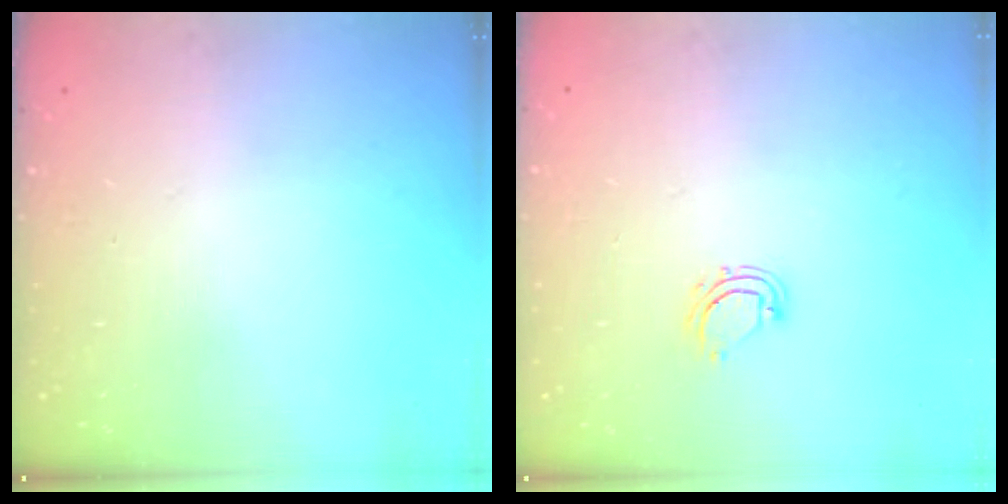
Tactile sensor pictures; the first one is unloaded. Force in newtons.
{"total": 5.4, "press": 5.4, "slide": 0.4}